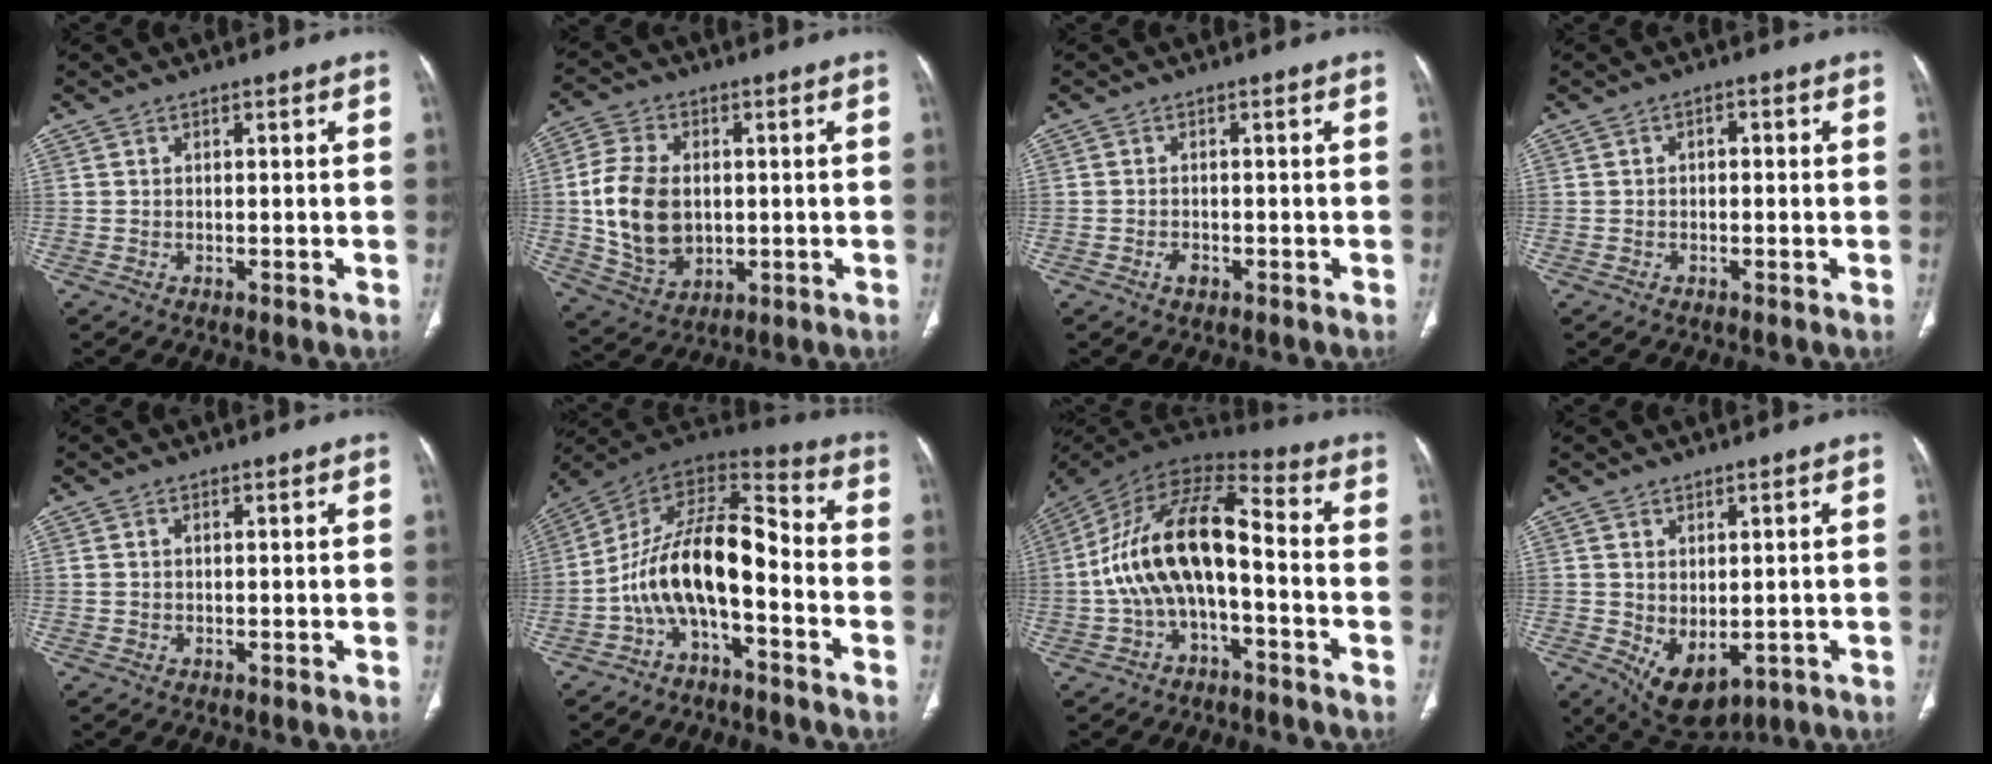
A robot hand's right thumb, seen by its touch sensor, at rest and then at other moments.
{"total": 14.1, "force": [0.1, 9.8, 10.1], "torque": [-0.185, -0.002, 0.014]}
{"total": 1.7, "force": [-0.9, 1.0, 1.1], "torque": [-0.019, 0.004, -0.016]}
{"total": 1.5, "force": [-0.1, 1.0, 1.1], "torque": [-0.008, 0.007, -0.007]}
{"total": 0.6, "force": [0.1, 0.4, 0.4], "torque": [-0.013, 0.008, 0.006]}
{"total": 15.0, "force": [-4.8, 6.3, 12.7], "torque": [-0.217, 0.095, -0.093]}
{"total": 16.2, "force": [-3.1, 7.6, 13.9], "torque": [-0.257, 0.071, -0.061]}
{"total": 8.3, "force": [-2.0, 4.9, 6.3], "torque": [-0.086, -0.002, -0.004]}